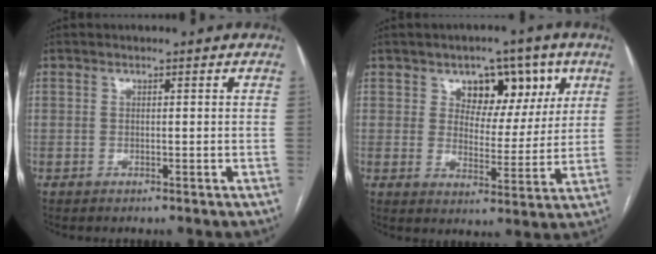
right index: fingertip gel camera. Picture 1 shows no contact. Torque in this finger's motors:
{"motor_torque": [0.48, 0.47, 0.12, 0.05]}